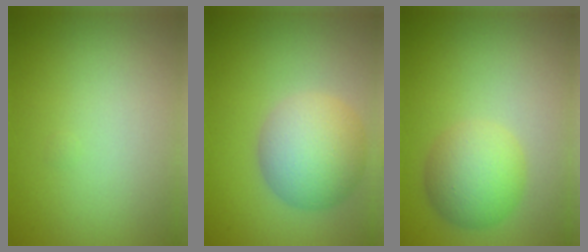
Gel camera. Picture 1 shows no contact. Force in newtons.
{"total": 6.1, "press": 6.1, "slide": 0.3}
{"total": 4.4, "press": 4.4, "slide": 0.0}